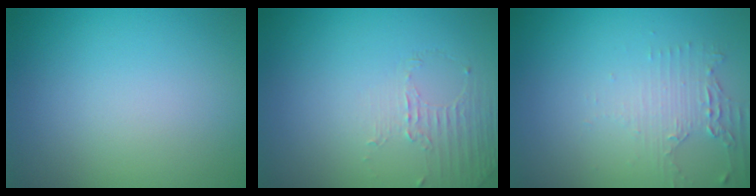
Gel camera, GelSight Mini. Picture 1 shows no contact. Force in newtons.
{"total": 1.2, "press": 0.4, "slide": 1.1}
{"total": 2.1, "press": 1.6, "slide": 1.4}